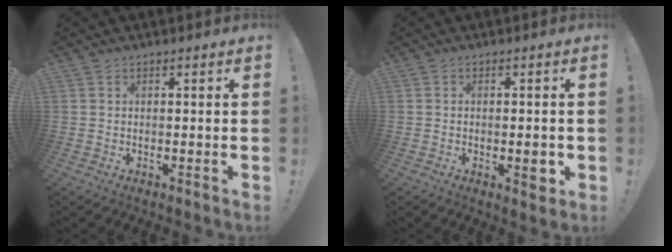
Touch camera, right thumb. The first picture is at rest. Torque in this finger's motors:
{"motor_torque": [-0.09, 0.04, 0.40, -0.16, 0.02]}